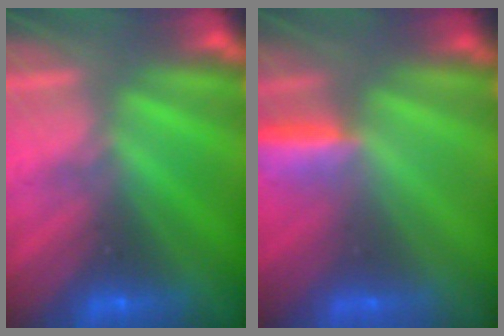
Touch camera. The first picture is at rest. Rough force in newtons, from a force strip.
{"total": 2.9}